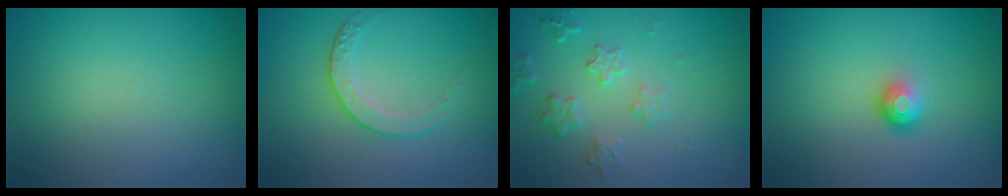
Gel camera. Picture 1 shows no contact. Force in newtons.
{"total": 1.8, "press": 1.3, "slide": 1.3}
{"total": 2.2, "press": 1.6, "slide": 1.6}
{"total": 1.8, "press": 1.2, "slide": 1.4}